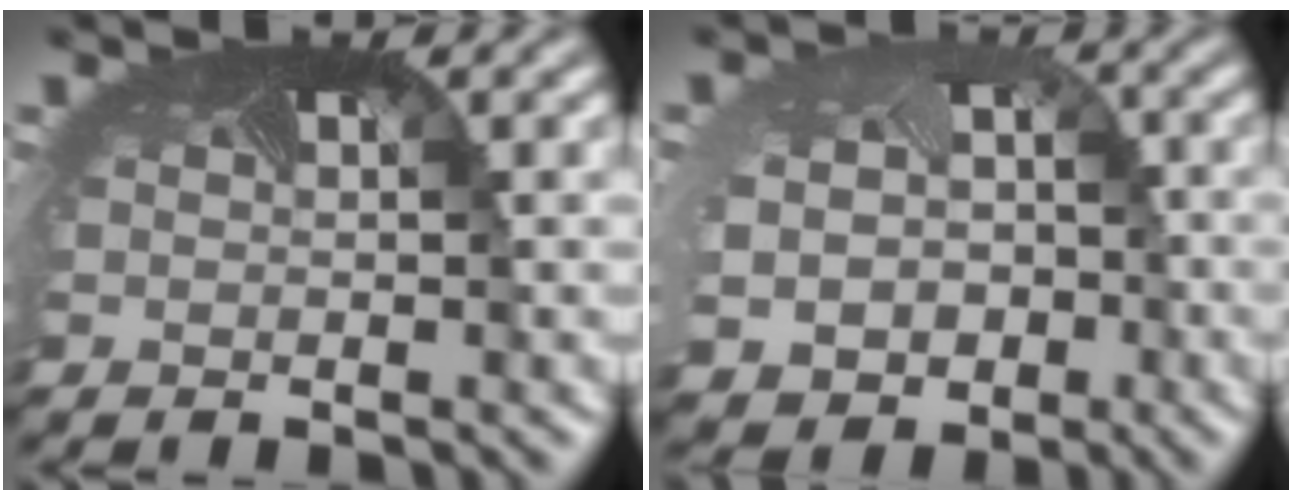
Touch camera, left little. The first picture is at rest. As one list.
[{"total": 8.5, "force": [-2.3, 7.1, 4.2], "torque": [-0.087, -0.049, -0.026]}]